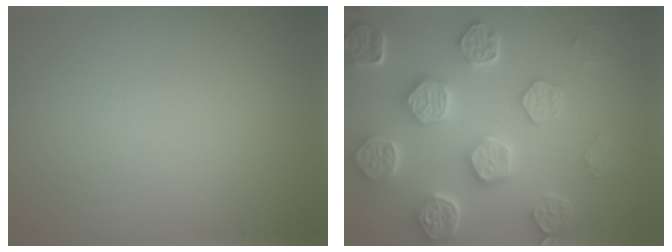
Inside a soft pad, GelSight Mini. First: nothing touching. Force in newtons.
{"total": 7.3, "press": 6.0, "slide": 4.0}